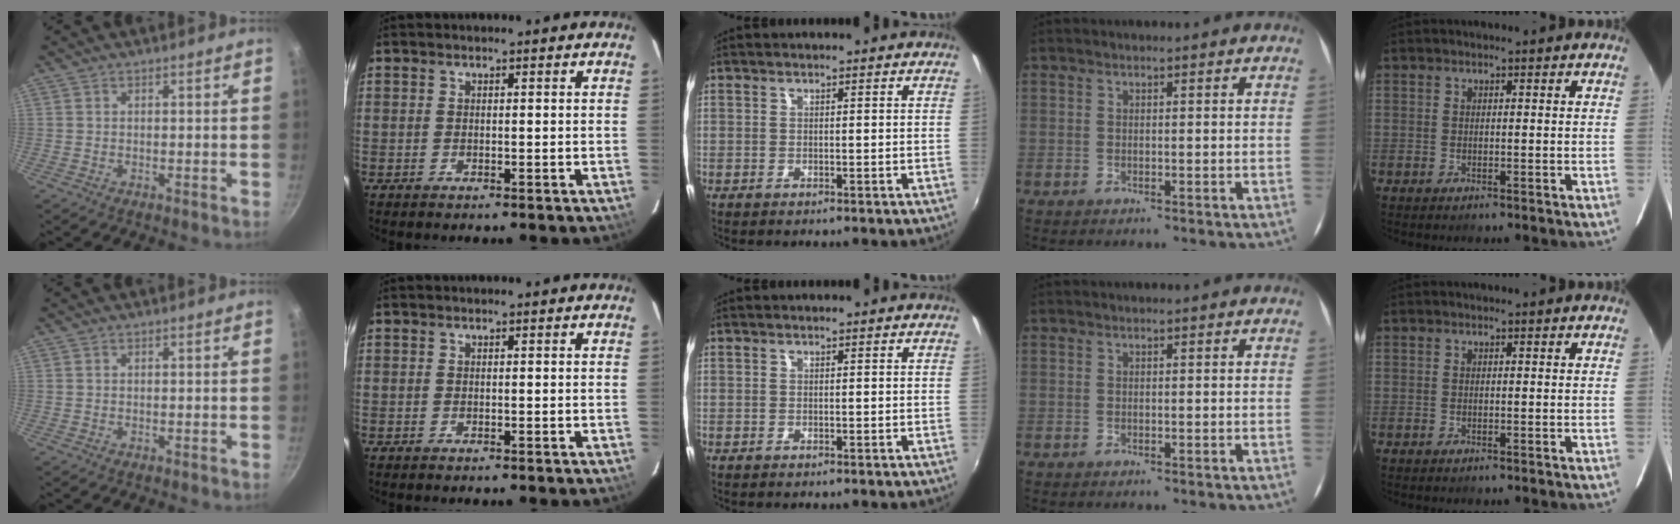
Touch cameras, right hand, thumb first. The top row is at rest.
{}